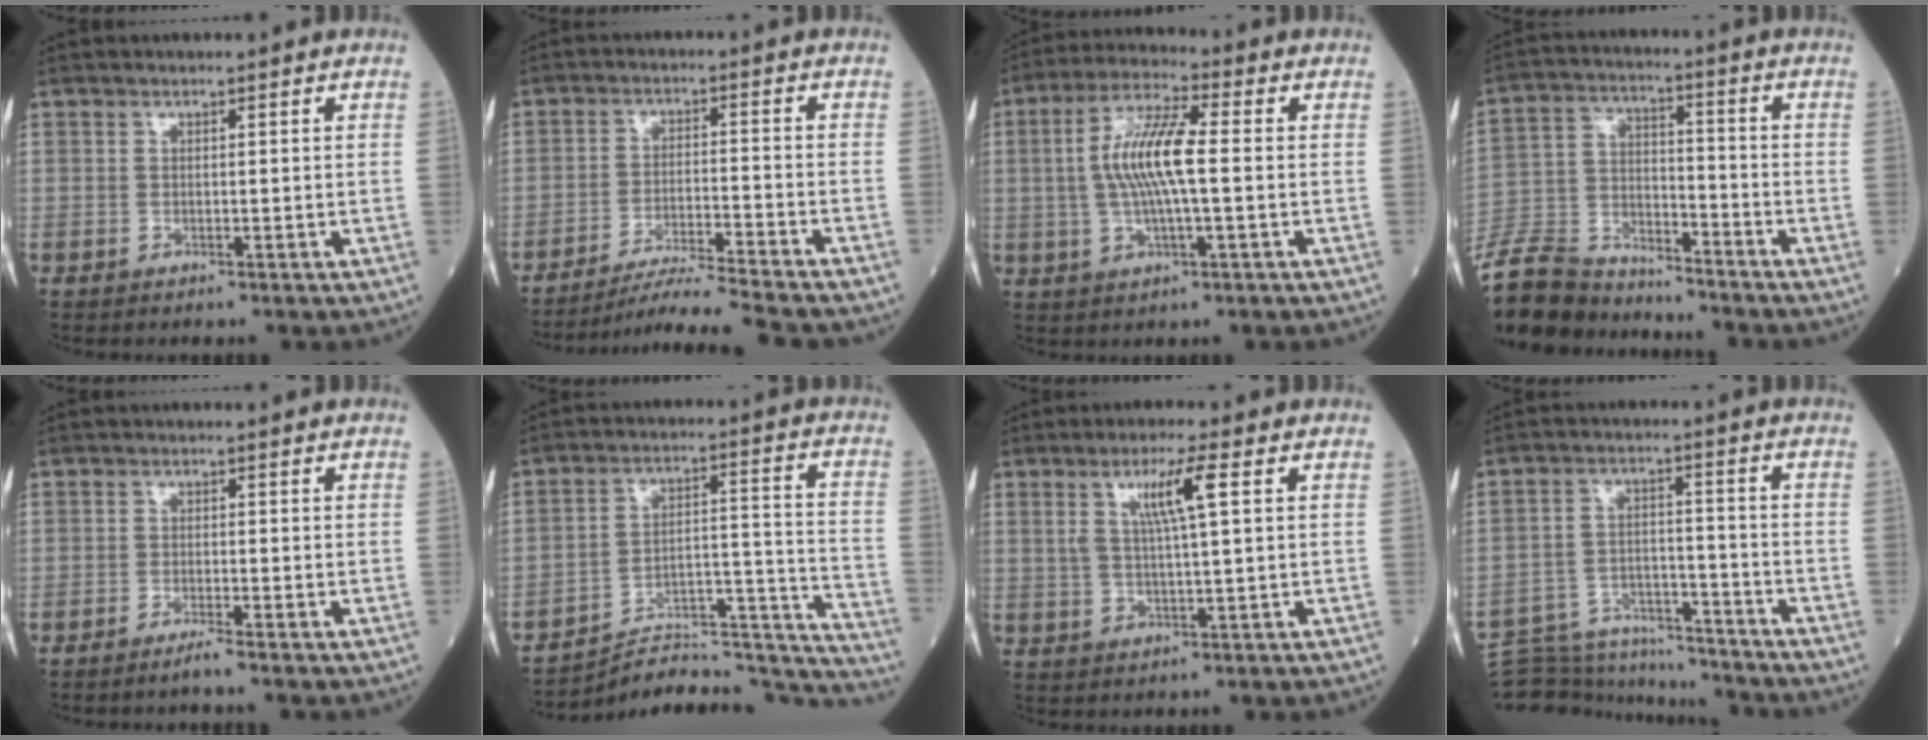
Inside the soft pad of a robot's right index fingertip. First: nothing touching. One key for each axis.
{"total": 11.2, "fx": -10.3, "fy": -1.5, "fz": 4.2, "tx": -0.061, "ty": -0.021, "tz": -0.172}
{"total": 10.0, "fx": 0.3, "fy": 1.7, "fz": 9.8, "tx": -0.199, "ty": 0.009, "tz": 0.001}
{"total": 11.7, "fx": -11.1, "fy": 3.1, "fz": 1.8, "tx": -0.040, "ty": 0.010, "tz": -0.211}
{"total": 1.3, "fx": -1.0, "fy": -0.4, "fz": 0.7, "tx": -0.012, "ty": 0.000, "tz": -0.019}
{"total": 21.2, "fx": -20.8, "fy": 1.7, "fz": 3.5, "tx": -0.012, "ty": 0.048, "tz": -0.293}
{"total": 6.0, "fx": 2.1, "fy": -0.2, "fz": 5.6, "tx": -0.107, "ty": 0.004, "tz": 0.042}
{"total": 13.6, "fx": -13.3, "fy": 2.5, "fz": 1.8, "tx": -0.028, "ty": 0.022, "tz": -0.203}